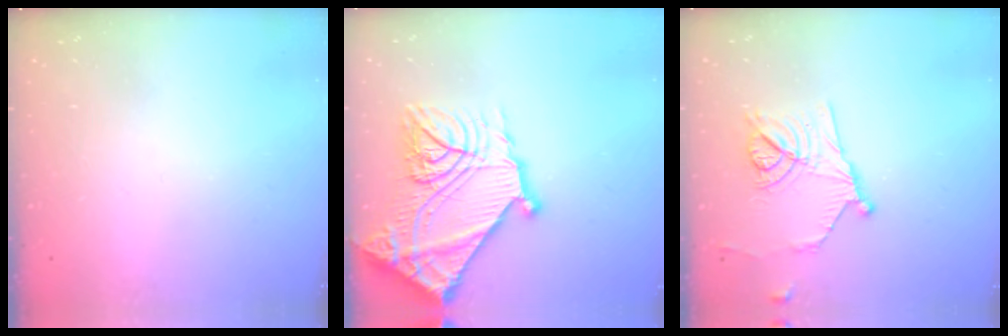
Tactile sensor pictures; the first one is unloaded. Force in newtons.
{"total": 28.8, "press": 28.7, "slide": 2.7}
{"total": 13.6, "press": 13.4, "slide": 2.4}